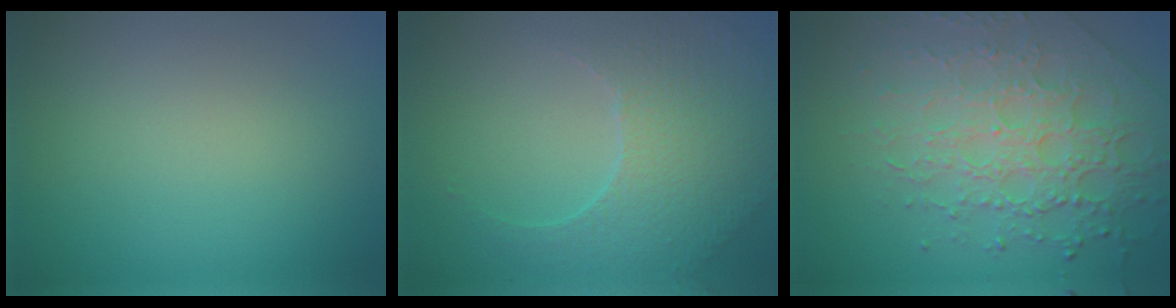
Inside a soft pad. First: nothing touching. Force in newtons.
{"total": 5.1, "press": 3.7, "slide": 3.5}
{"total": 7.6, "press": 5.5, "slide": 5.2}